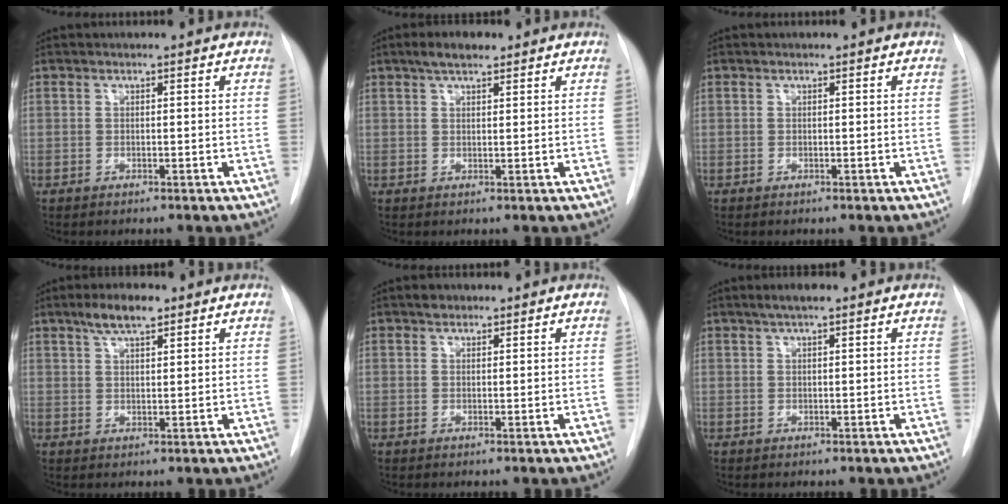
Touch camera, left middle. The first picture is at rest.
{"total": 3.8, "force": [2.6, 1.3, 2.4], "torque": [-0.046, 0.012, 0.043]}
{"total": 0.0}
{"total": 4.9, "force": [3.3, 1.3, 3.4], "torque": [-0.066, 0.011, 0.058]}
{"total": 1.2, "force": [0.9, 0.8, 0.4], "torque": [-0.008, 0.004, 0.012]}
{"total": 2.4, "force": [1.6, 0.6, 1.7], "torque": [-0.033, 0.012, 0.025]}